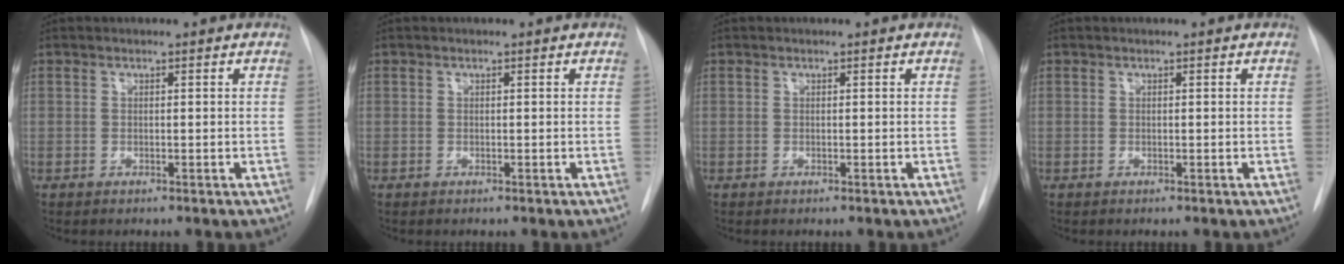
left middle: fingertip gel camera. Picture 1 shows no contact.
{"total": 0.0}
{"total": 0.0}
{"total": 0.0}